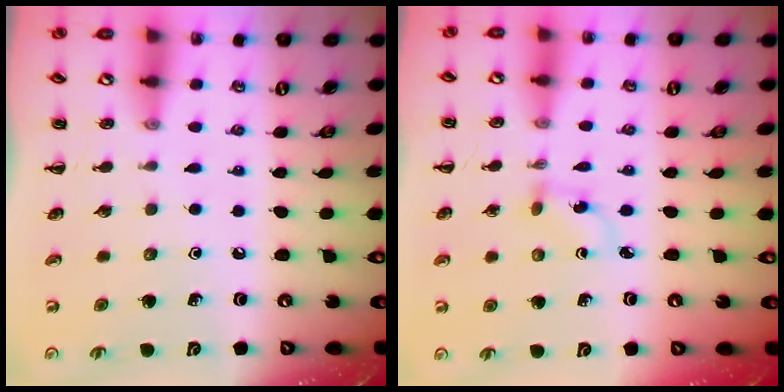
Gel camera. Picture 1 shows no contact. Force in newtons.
{"total": 2.1, "press": 1.9, "slide": 1.0}